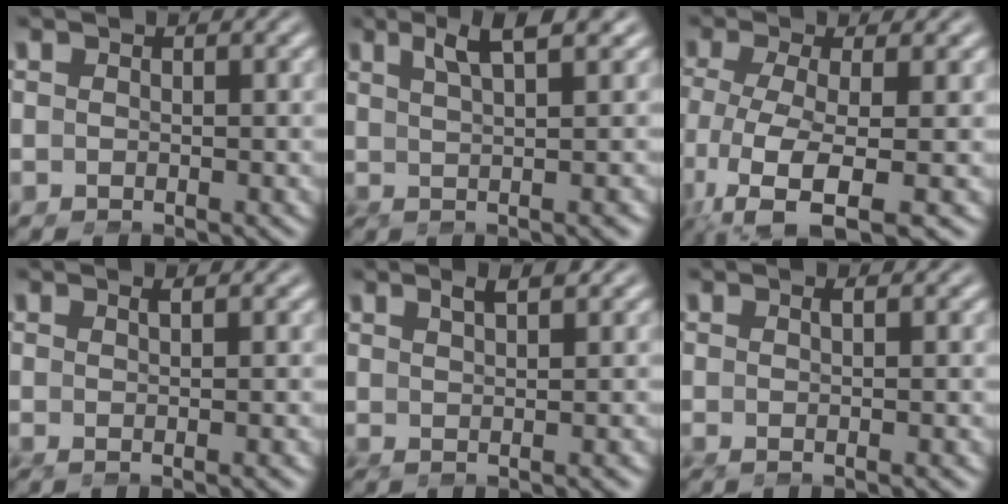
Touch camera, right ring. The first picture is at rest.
{"total": 4.5, "force": [2.1, -0.6, 3.9], "torque": [-0.044, 0.021, 0.032]}
{"total": 8.9, "force": [-5.2, 3.8, 6.1], "torque": [-0.151, -0.056, -0.059]}
{"total": 2.3, "force": [-1.3, -0.8, 1.7], "torque": [-0.019, 0.009, -0.015]}
{"total": 2.3, "force": [0.4, -0.9, 2.1], "torque": [-0.024, 0.013, 0.013]}
{"total": 2.1, "force": [-1.4, -0.4, 1.6], "torque": [-0.023, 0.007, -0.018]}